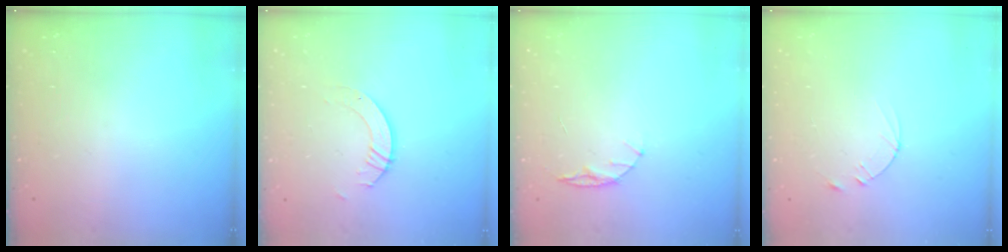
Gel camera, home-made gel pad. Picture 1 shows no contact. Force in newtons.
{"total": 4.0, "press": 4.0, "slide": 0.3}
{"total": 5.1, "press": 5.1, "slide": 0.6}
{"total": 2.4, "press": 2.3, "slide": 0.2}